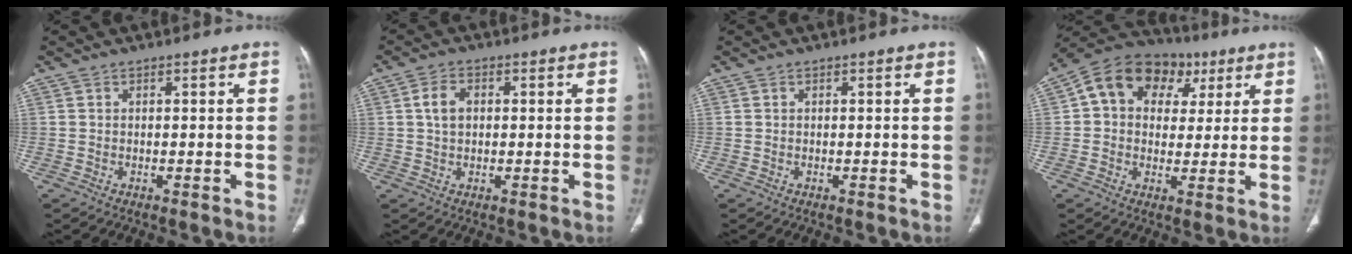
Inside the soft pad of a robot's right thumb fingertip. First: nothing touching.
{"total": 4.5, "force": [0.8, 2.9, 3.3], "torque": [-0.062, 0.006, 0.015]}
{"total": 0.0}
{"total": 15.5, "force": [5.1, 11.8, 8.7], "torque": [-0.108, 0.025, 0.072]}